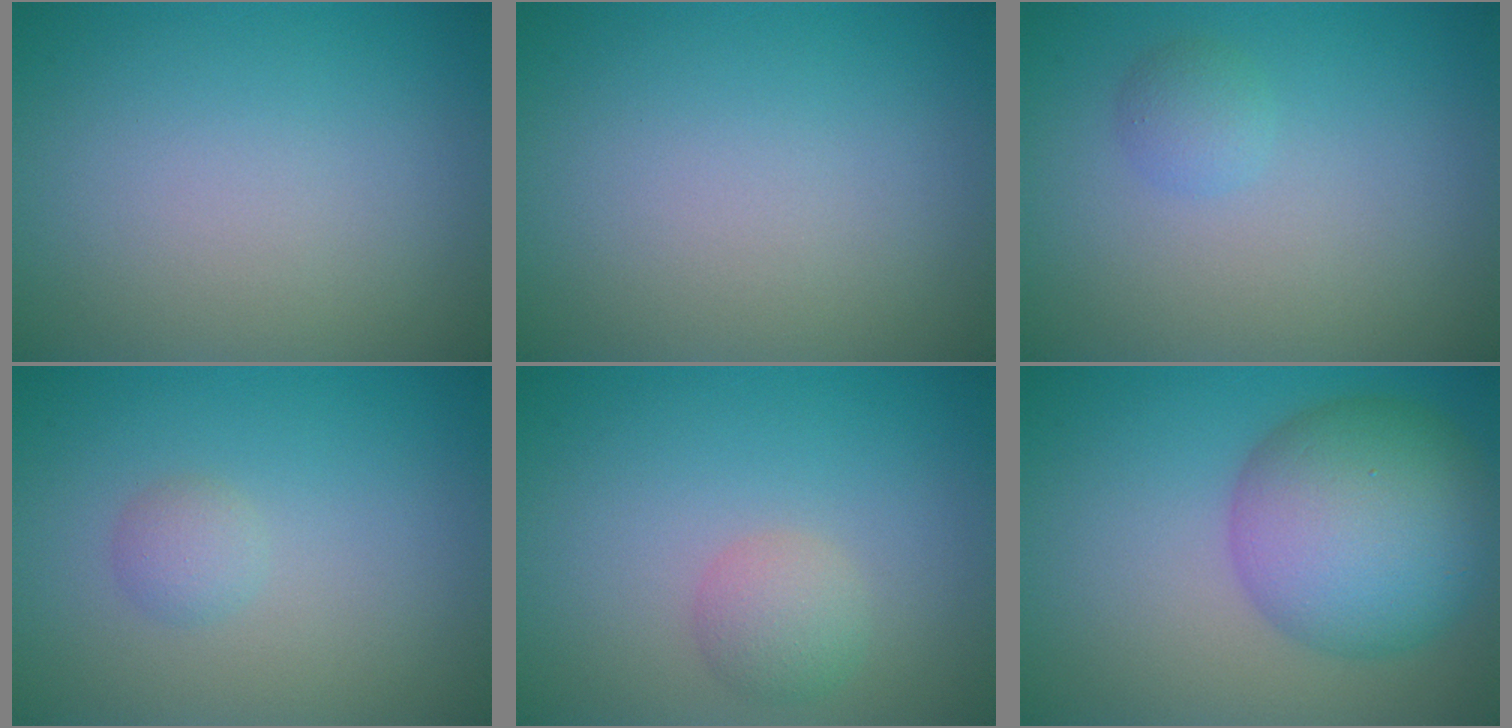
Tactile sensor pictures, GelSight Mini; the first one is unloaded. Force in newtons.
{"total": 0.0}
{"total": 1.3, "press": 1.3, "slide": 0.1}
{"total": 1.2, "press": 1.2, "slide": 0.0}
{"total": 2.1, "press": 2.1, "slide": 0.2}
{"total": 9.5, "press": 9.5, "slide": 0.2}